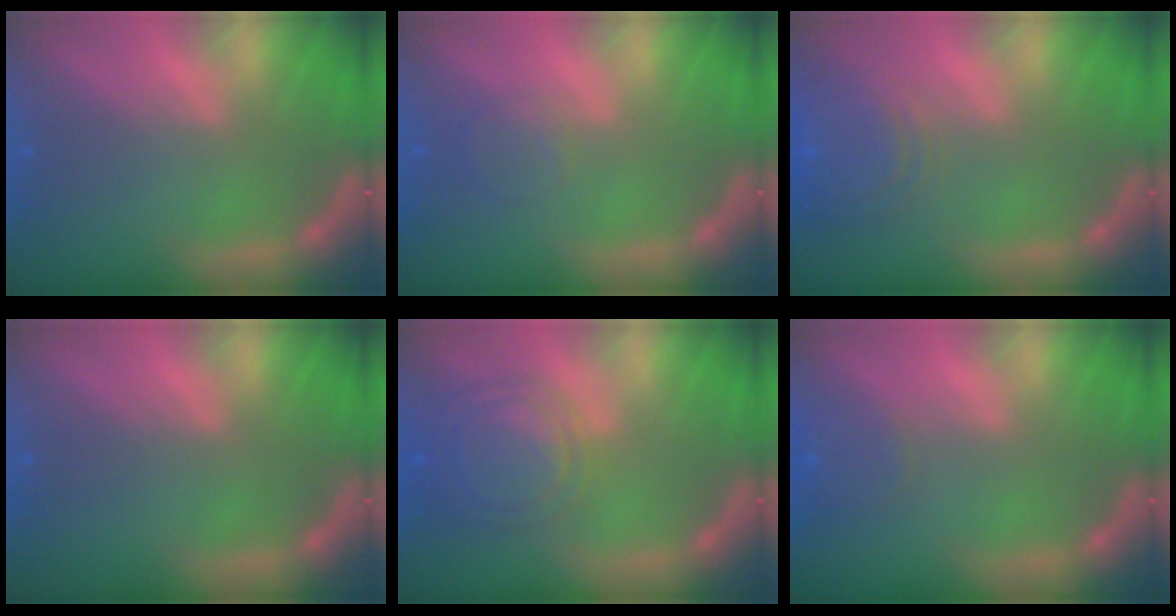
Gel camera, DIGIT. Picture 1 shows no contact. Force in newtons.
{"total": 2.0}
{"total": 6.5}
{"total": 0.0}
{"total": 7.6}
{"total": 2.4}